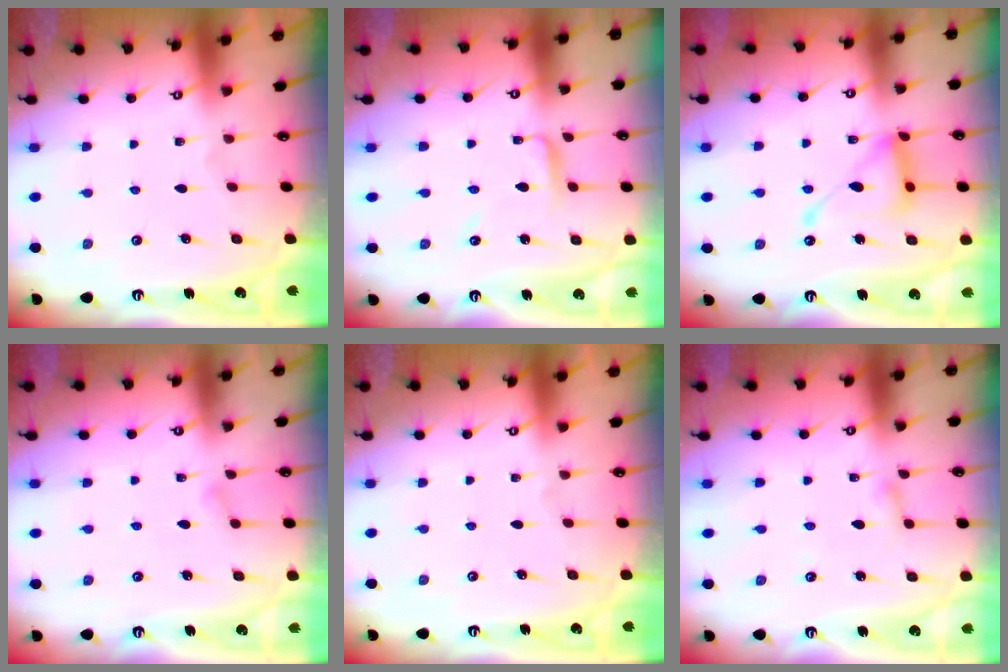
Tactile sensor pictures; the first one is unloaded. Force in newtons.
{"total": 4.0, "press": 4.0, "slide": 0.2}
{"total": 15.1, "press": 15.1, "slide": 1.3}
{"total": 4.4, "press": 4.3, "slide": 0.6}
{"total": 0.0}
{"total": 1.7, "press": 1.7, "slide": 0.2}